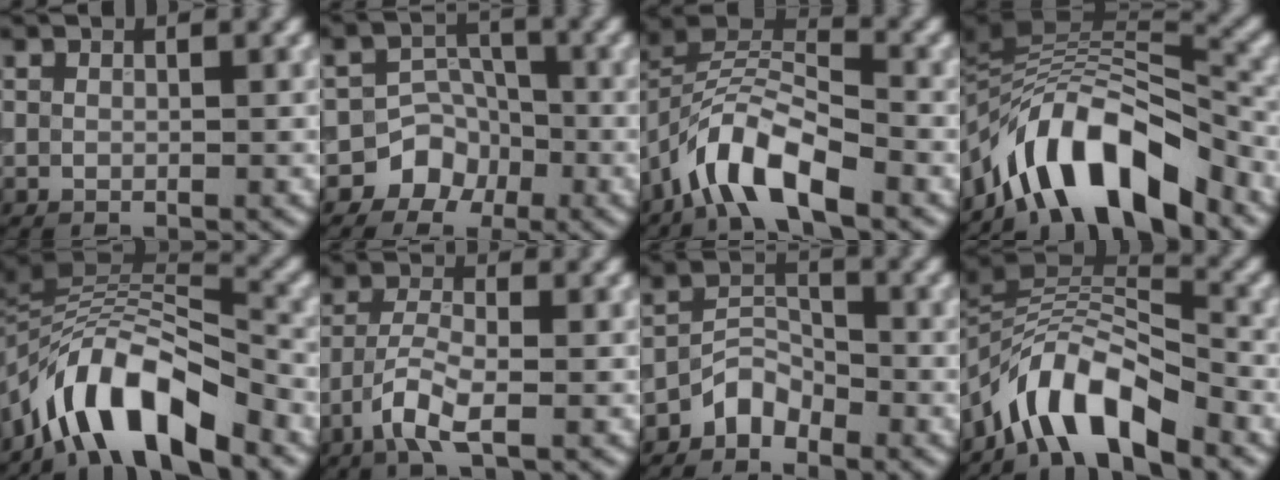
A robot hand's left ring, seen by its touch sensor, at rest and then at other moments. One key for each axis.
{"total": 4.0, "fx": -2.2, "fy": 3.3, "fz": 0.7, "tx": 0.020, "ty": 0.017, "tz": -0.048}
{"total": 7.0, "fx": -4.3, "fy": 2.6, "fz": 4.9, "tx": -0.085, "ty": 0.009, "tz": -0.089}
{"total": 10.2, "fx": -7.0, "fy": 3.7, "fz": 6.5, "tx": -0.088, "ty": 0.014, "tz": -0.131}
{"total": 9.2, "fx": -6.3, "fy": 3.3, "fz": 5.9, "tx": -0.083, "ty": 0.009, "tz": -0.124}
{"total": 3.7, "fx": -2.0, "fy": 1.0, "fz": 3.0, "tx": -0.069, "ty": 0.002, "tz": -0.048}
{"total": 2.8, "fx": -2.2, "fy": 1.5, "fz": 1.0, "tx": -0.013, "ty": 0.013, "tz": -0.046}
{"total": 7.3, "fx": -5.2, "fy": 2.5, "fz": 4.5, "tx": -0.062, "ty": 0.008, "tz": -0.104}